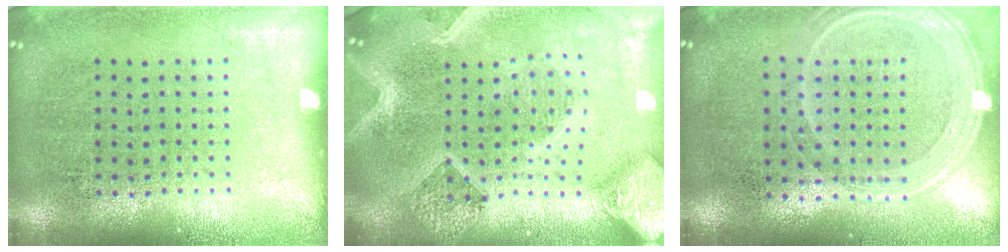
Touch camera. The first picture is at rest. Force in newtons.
{"total": 4.0, "press": 3.1, "slide": 2.6}
{"total": 1.2, "press": 1.1, "slide": 0.5}